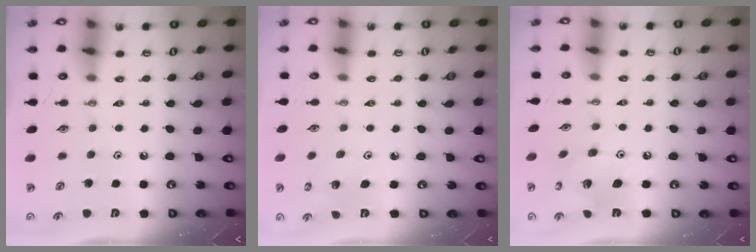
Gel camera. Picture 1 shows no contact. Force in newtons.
{"total": 2.3, "press": 2.3, "slide": 0.2}
{"total": 10.2, "press": 10.1, "slide": 0.5}